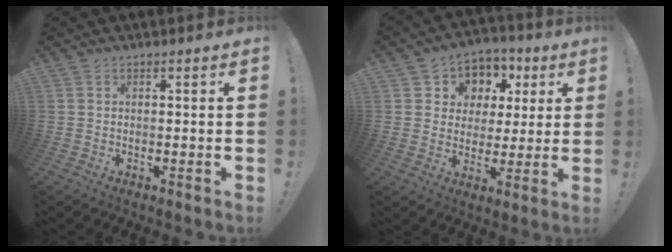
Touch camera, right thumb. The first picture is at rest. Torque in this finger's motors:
{"motor_torque": [-0.22, 0.47, -0.08, 0.16, 0.08]}